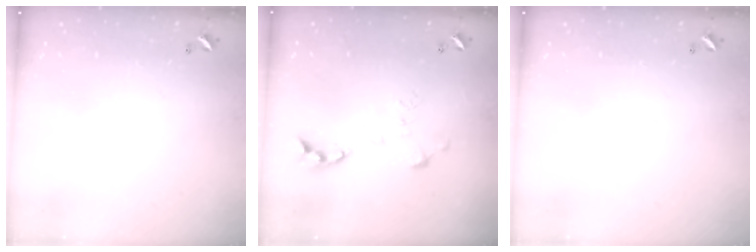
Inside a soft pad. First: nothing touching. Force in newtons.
{"total": 3.3, "press": 3.3, "slide": 0.4}
{"total": 0.0}